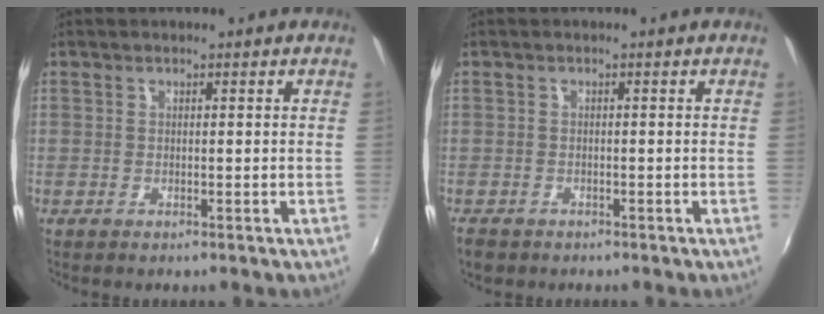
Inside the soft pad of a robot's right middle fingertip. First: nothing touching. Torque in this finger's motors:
{"motor_torque": [0.32, -0.29, 0.08, 0.02]}